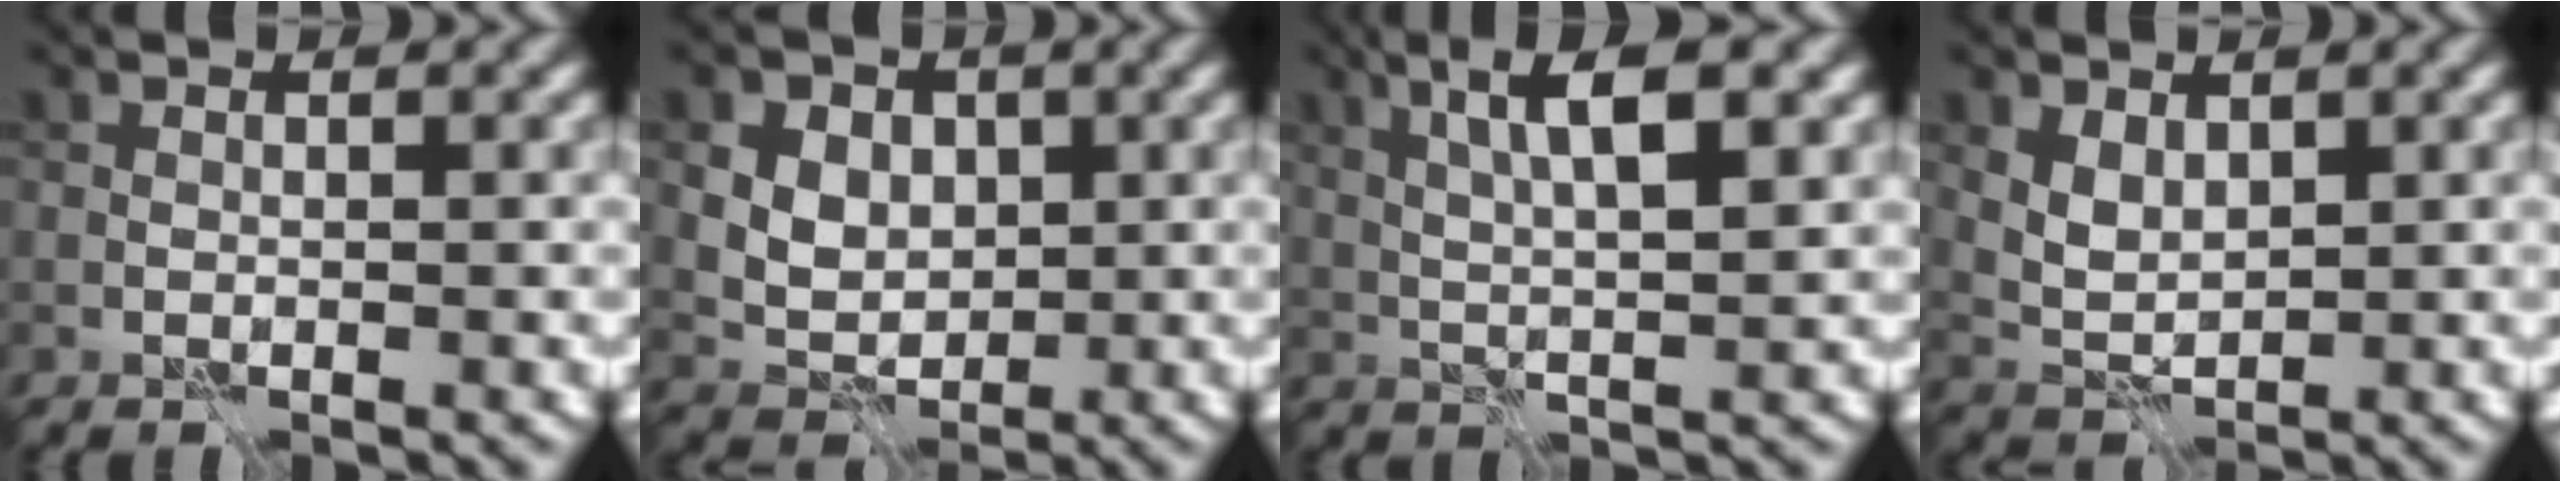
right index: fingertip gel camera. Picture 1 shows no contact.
{"total": 7.8, "force": [2.8, 6.1, 4.0], "torque": [-0.066, 0.023, 0.034]}
{"total": 6.1, "force": [2.5, 1.4, 5.5], "torque": [-0.099, 0.004, 0.044]}
{"total": 2.8, "force": [1.2, 1.7, 1.8], "torque": [-0.042, -0.006, 0.028]}